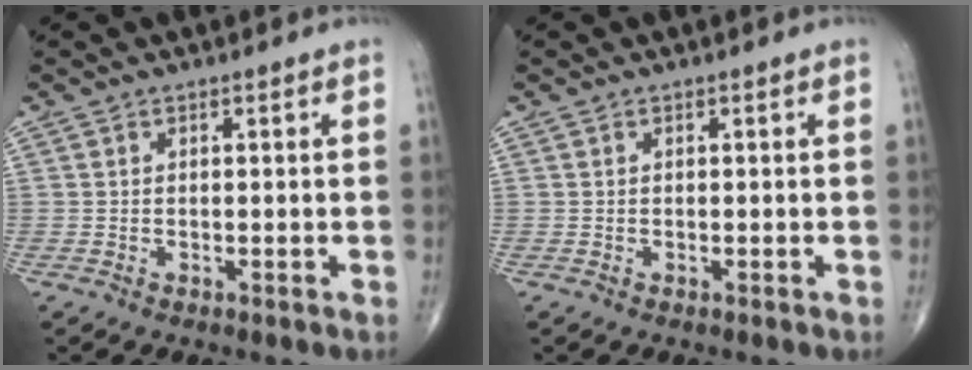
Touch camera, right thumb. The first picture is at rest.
{"total": 0.0}